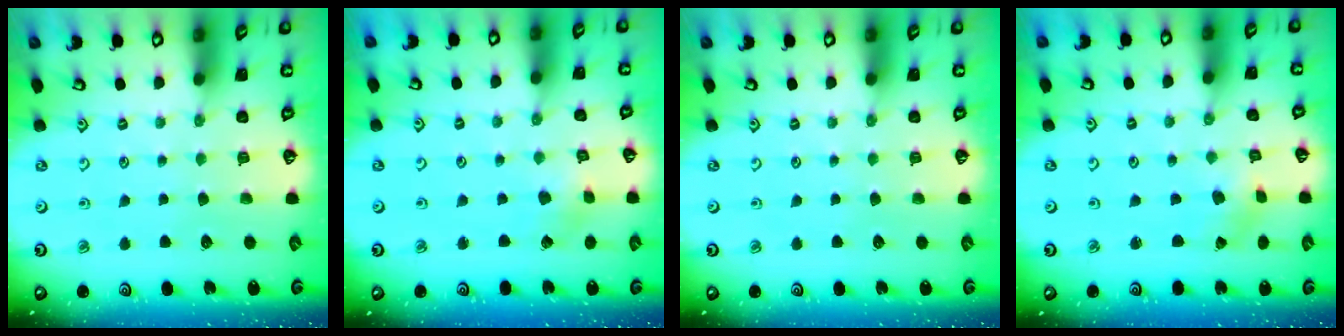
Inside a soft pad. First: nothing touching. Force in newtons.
{"total": 1.9, "press": 1.9, "slide": 0.2}
{"total": 0.0}
{"total": 1.1, "press": 1.1, "slide": 0.2}